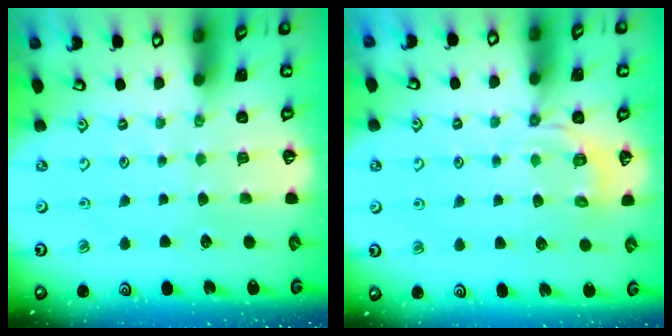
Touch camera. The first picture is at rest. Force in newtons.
{"total": 6.3, "press": 6.0, "slide": 1.9}